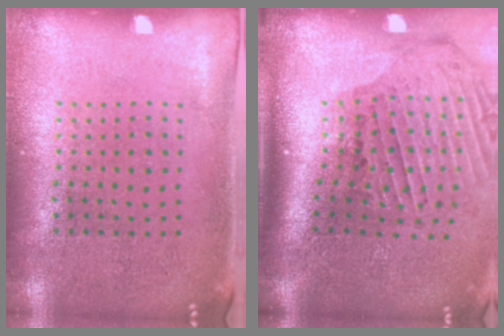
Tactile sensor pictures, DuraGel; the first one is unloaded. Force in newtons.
{"total": 2.4, "press": 1.9, "slide": 1.4}